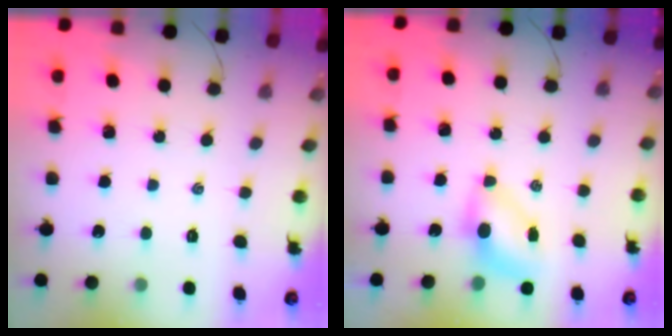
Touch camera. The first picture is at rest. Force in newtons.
{"total": 5.3, "press": 5.3, "slide": 0.5}